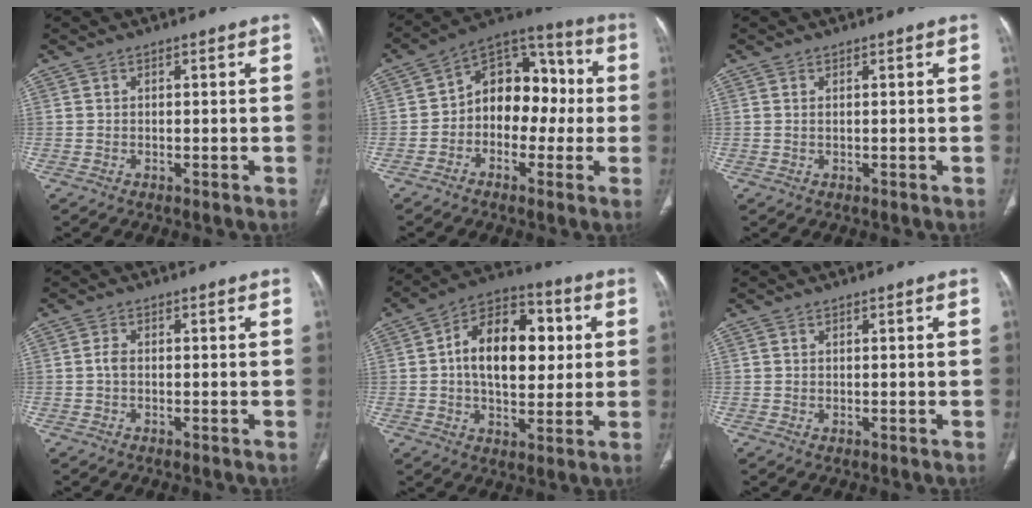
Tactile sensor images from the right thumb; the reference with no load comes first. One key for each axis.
{"total": 13.9, "fx": -0.9, "fy": 9.9, "fz": 9.6, "tx": -0.093, "ty": 0.048, "tz": -0.032}
{"total": 0.5, "fx": 0.1, "fy": 0.2, "fz": 0.5, "tx": -0.017, "ty": 0.002, "tz": 0.005}
{"total": 1.4, "fx": -0.2, "fy": 0.8, "fz": 1.1, "tx": -0.022, "ty": 0.002, "tz": -0.006}
{"total": 17.6, "fx": 2.5, "fy": 10.4, "fz": 13.9, "tx": -0.187, "ty": 0.014, "tz": 0.034}
{"total": 0.0}